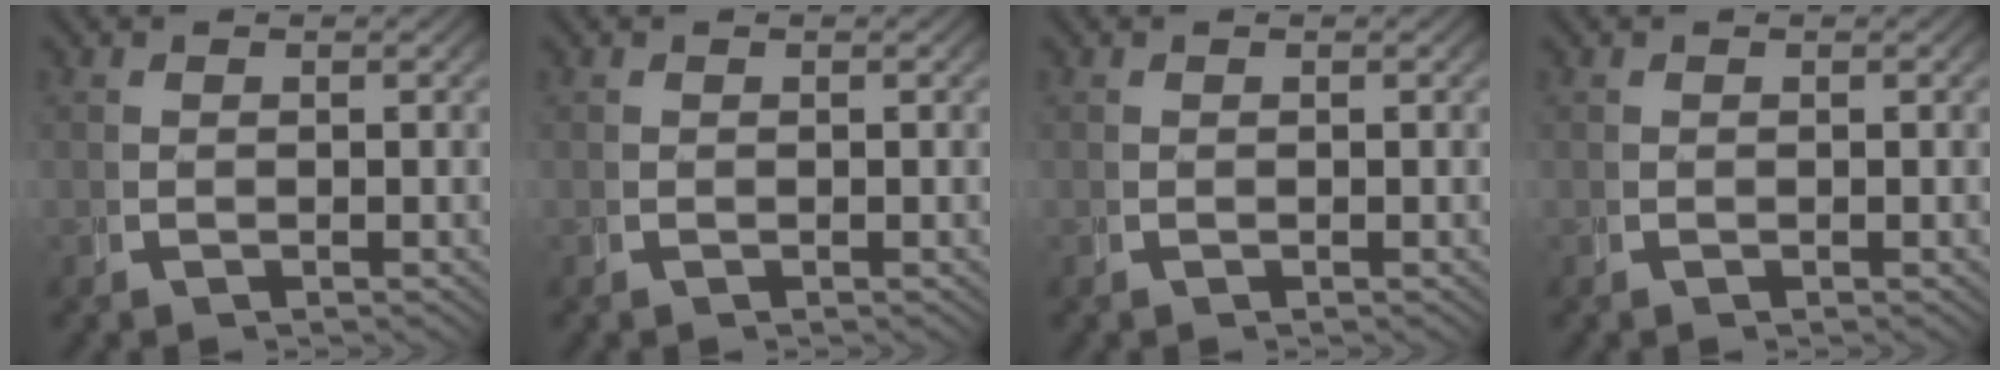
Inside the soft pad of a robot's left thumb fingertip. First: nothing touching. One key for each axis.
{"total": 0.0}
{"total": 0.0}
{"total": 0.0}